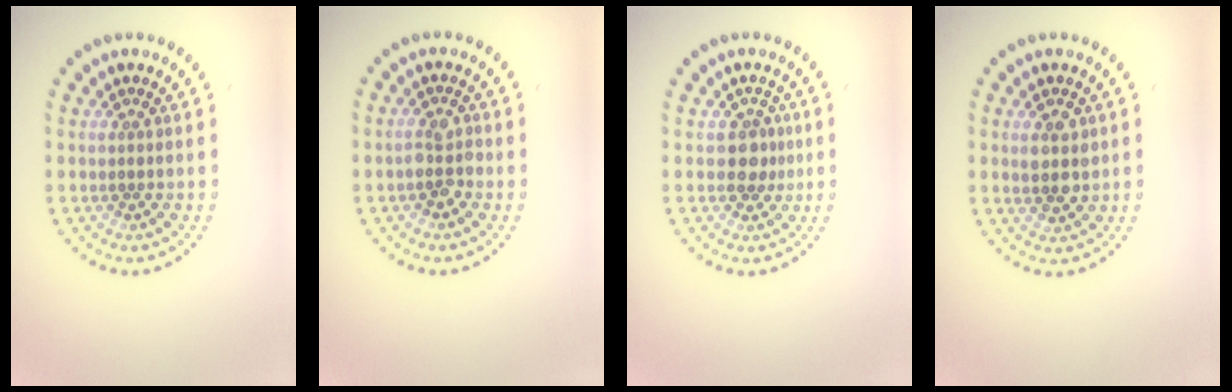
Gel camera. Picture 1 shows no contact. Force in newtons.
{"total": 2.2, "press": 2.1, "slide": 0.7}
{"total": 2.0, "press": 1.7, "slide": 1.0}
{"total": 2.7, "press": 2.5, "slide": 0.8}